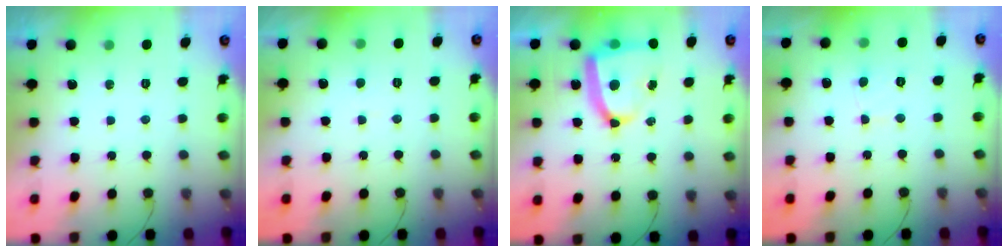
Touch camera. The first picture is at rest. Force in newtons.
{"total": 3.5, "press": 3.5, "slide": 0.4}
{"total": 16.4, "press": 16.4, "slide": 1.7}
{"total": 2.6, "press": 2.6, "slide": 0.2}